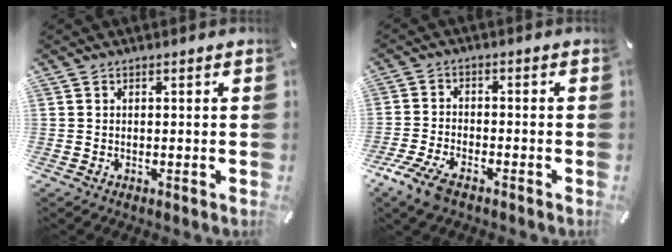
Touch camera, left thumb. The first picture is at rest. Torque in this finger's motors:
{"motor_torque": [0.74, 0.97, 0.35, 0.33, 0.08]}